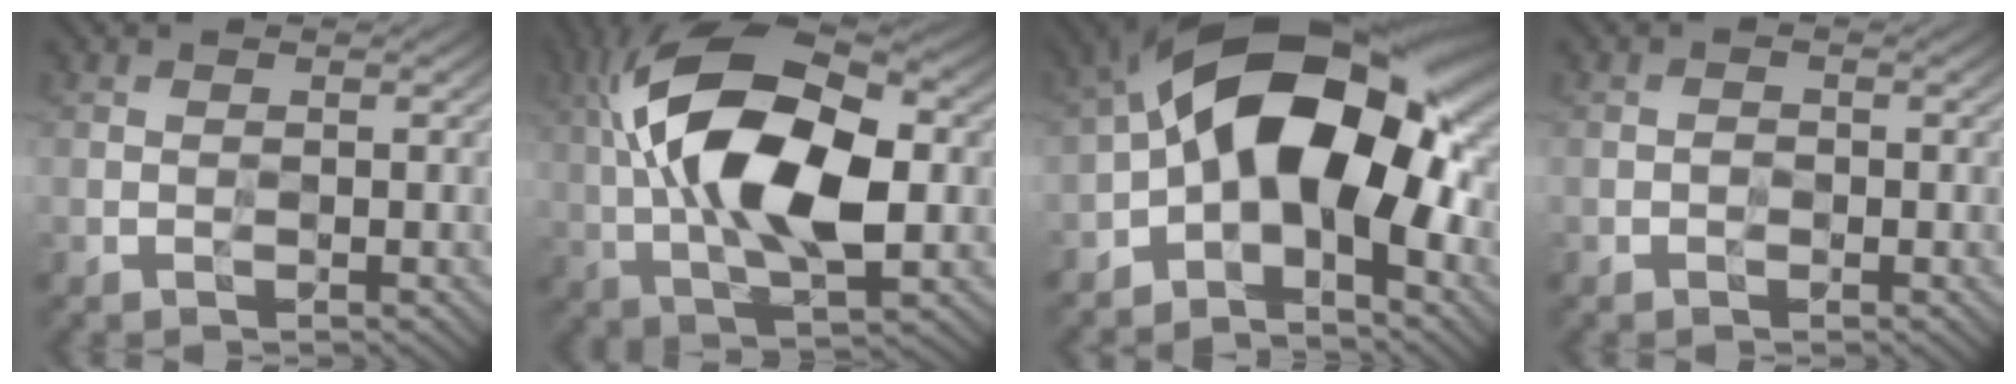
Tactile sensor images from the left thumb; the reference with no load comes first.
{"total": 16.4, "force": [1.4, 7.9, 14.3], "torque": [-0.265, 0.021, 0.013]}
{"total": 16.1, "force": [-1.2, 7.9, 13.9], "torque": [-0.219, 0.035, -0.045]}
{"total": 0.7, "force": [-0.3, 0.5, 0.3], "torque": [-0.004, 0.000, -0.008]}